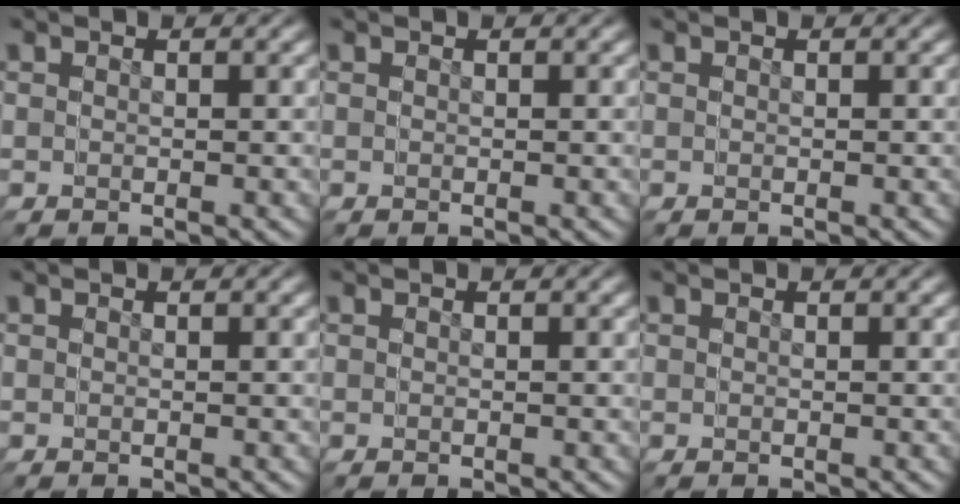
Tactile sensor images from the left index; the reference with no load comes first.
{"total": 0.0}
{"total": 0.0}
{"total": 0.0}
{"total": 0.0}
{"total": 0.0}